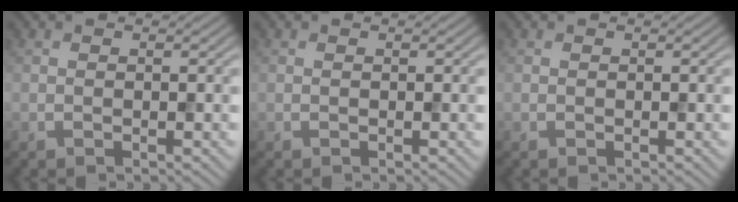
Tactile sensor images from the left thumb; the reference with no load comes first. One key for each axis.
{"total": 0.0}
{"total": 0.0}